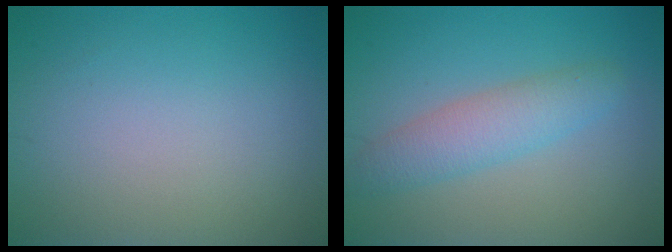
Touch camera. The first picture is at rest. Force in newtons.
{"total": 3.5, "press": 3.5, "slide": 0.0}